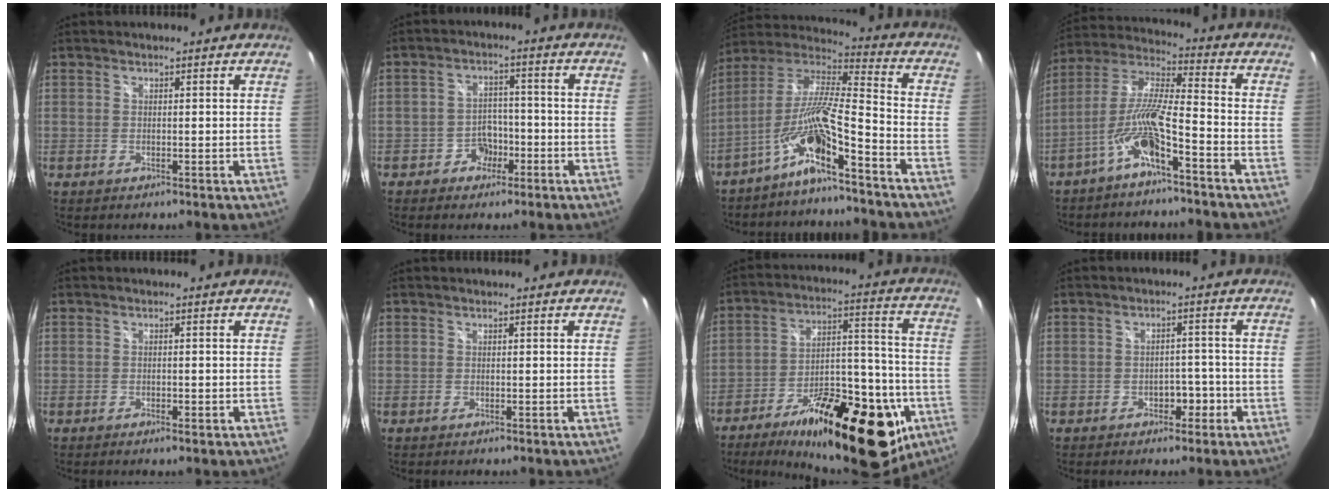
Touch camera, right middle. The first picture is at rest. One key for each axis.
{"total": 5.0, "fx": -2.9, "fy": 3.9, "fz": 1.3, "tx": -0.030, "ty": 0.015, "tz": -0.040}
{"total": 11.4, "fx": -6.8, "fy": 0.0, "fz": 9.2, "tx": -0.167, "ty": 0.001, "tz": -0.131}
{"total": 9.7, "fx": -5.1, "fy": 1.3, "fz": 8.1, "tx": -0.177, "ty": 0.006, "tz": -0.096}
{"total": 1.3, "fx": -0.4, "fy": 0.5, "fz": 1.1, "tx": -0.017, "ty": -0.002, "tz": -0.007}
{"total": 0.0}
{"total": 28.6, "fx": -15.6, "fy": 11.9, "fz": 20.9, "tx": -0.302, "ty": 0.008, "tz": -0.219}
{"total": 2.9, "fx": -1.3, "fy": 2.2, "fz": 1.3, "tx": -0.024, "ty": 0.008, "tz": -0.014}